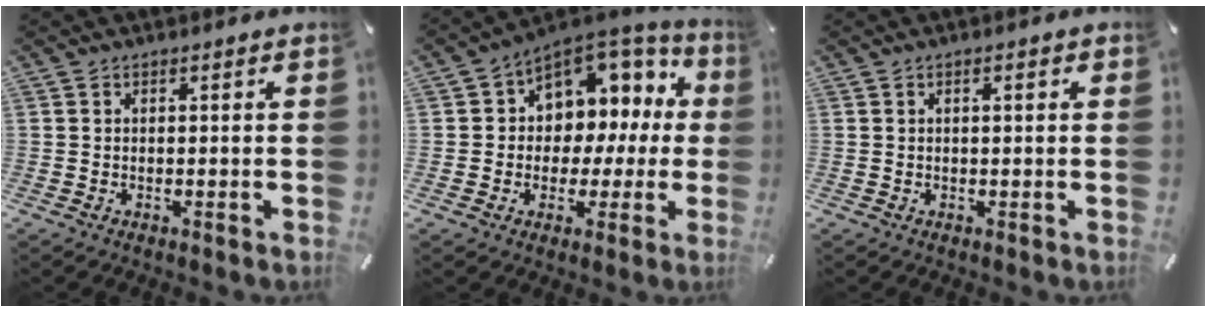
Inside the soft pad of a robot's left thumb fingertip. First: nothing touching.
{"total": 8.1, "force": [2.5, 7.3, 2.4], "torque": [-0.041, -0.036, 0.052]}
{"total": 1.4, "force": [0.3, 0.4, 1.3], "torque": [-0.025, 0.004, 0.004]}